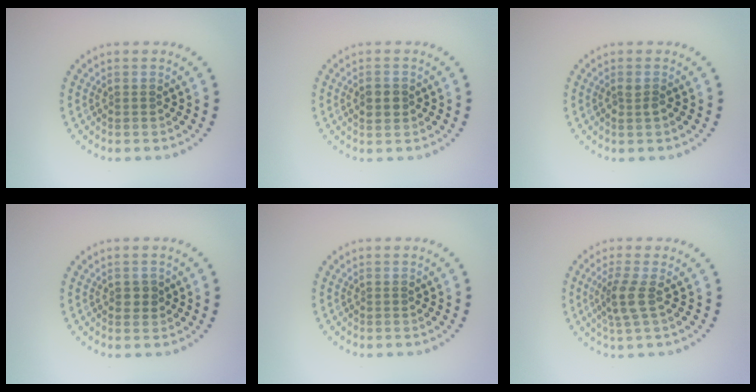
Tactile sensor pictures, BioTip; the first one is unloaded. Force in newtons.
{"total": 2.2, "press": 2.2, "slide": 0.1}
{"total": 0.9, "press": 0.8, "slide": 0.4}
{"total": 1.3, "press": 1.3, "slide": 0.2}
{"total": 0.0}
{"total": 2.6, "press": 2.0, "slide": 1.6}